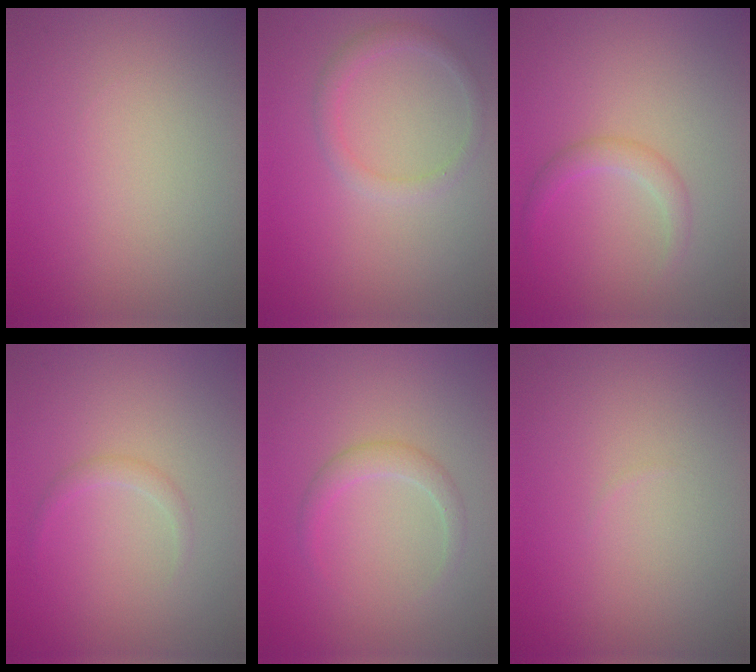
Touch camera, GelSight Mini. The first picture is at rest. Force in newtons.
{"total": 1.7, "press": 1.7, "slide": 0.2}
{"total": 1.7, "press": 1.7, "slide": 0.1}
{"total": 1.0, "press": 1.0, "slide": 0.0}
{"total": 1.6, "press": 1.6, "slide": 0.1}
{"total": 0.0}